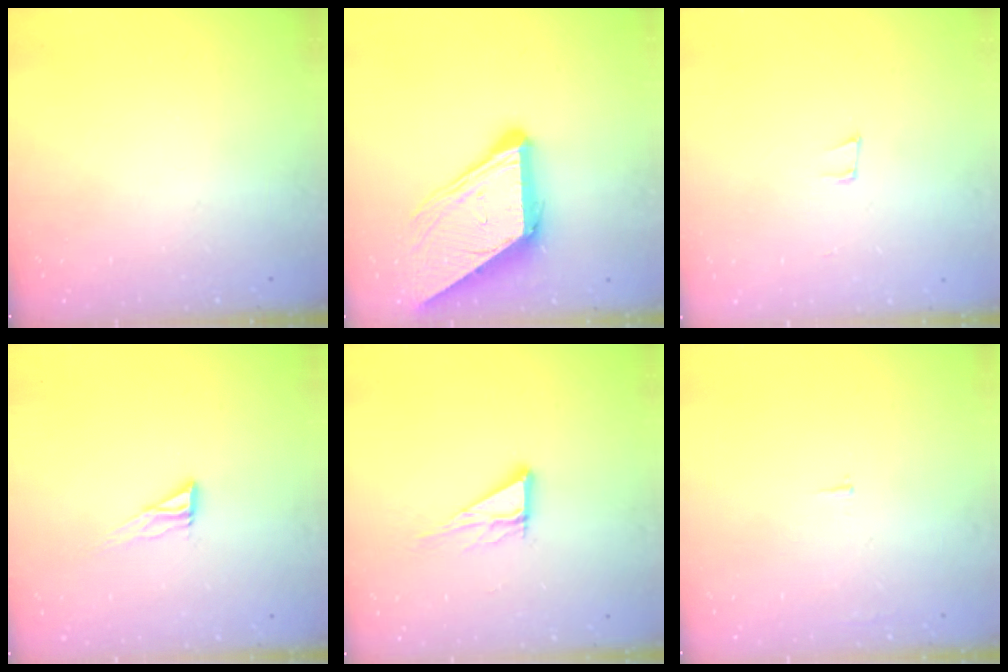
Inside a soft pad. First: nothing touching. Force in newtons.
{"total": 11.5, "press": 11.4, "slide": 1.1}
{"total": 5.9, "press": 5.2, "slide": 2.8}
{"total": 6.9, "press": 6.8, "slide": 0.5}
{"total": 8.0, "press": 8.0, "slide": 0.7}
{"total": 2.3, "press": 2.3, "slide": 0.2}